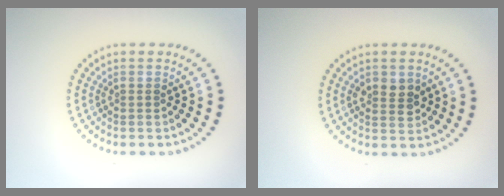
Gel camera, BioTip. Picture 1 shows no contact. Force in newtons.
{"total": 2.2, "press": 2.1, "slide": 0.2}